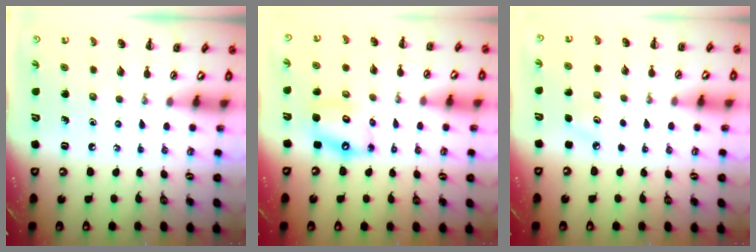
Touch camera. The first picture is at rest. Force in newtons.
{"total": 11.3, "press": 11.0, "slide": 2.9}
{"total": 2.8, "press": 2.7, "slide": 0.8}